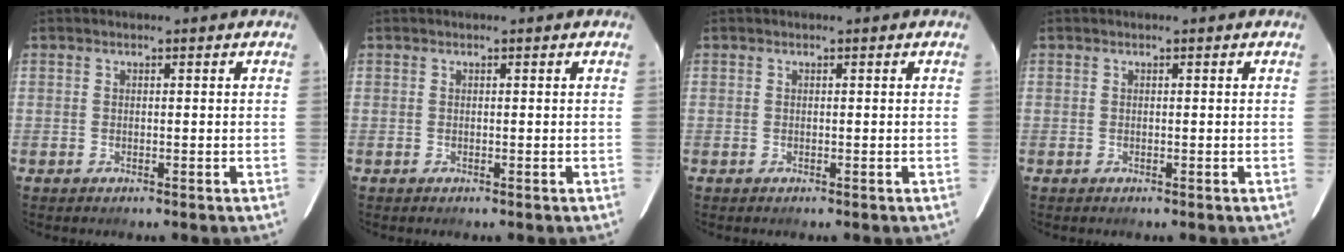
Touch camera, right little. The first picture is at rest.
{"total": 0.0}
{"total": 0.0}
{"total": 0.0}